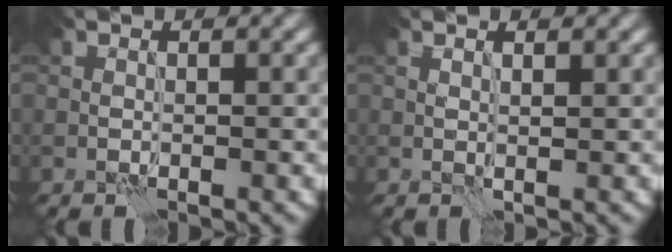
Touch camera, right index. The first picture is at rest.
{"total": 0.9, "force": [0.5, 0.1, 0.7], "torque": [-0.013, -0.003, 0.009]}